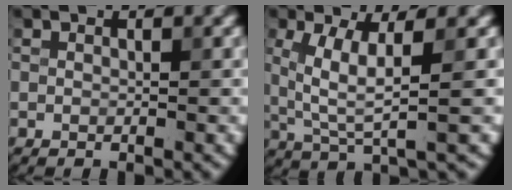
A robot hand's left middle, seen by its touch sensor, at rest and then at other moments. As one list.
[{"total": 4.6, "force": [0.8, 0.8, 4.5], "torque": [-0.102, -0.004, 0.021]}]